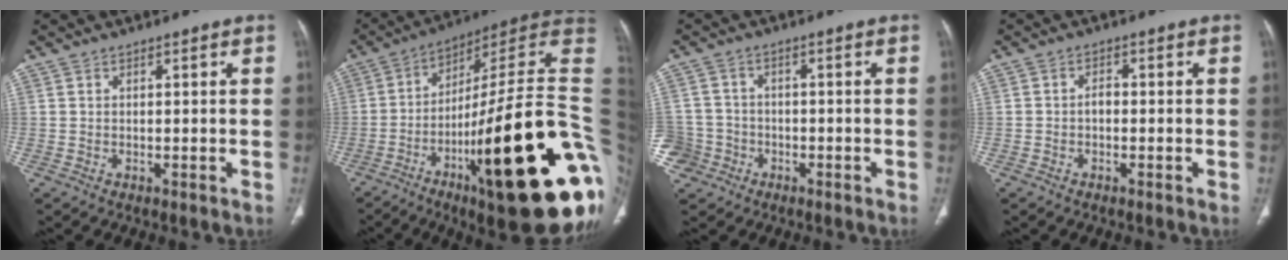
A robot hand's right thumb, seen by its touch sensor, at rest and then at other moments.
{"total": 34.7, "force": [-8.0, 7.8, 32.9], "torque": [-0.398, 0.038, -0.126]}
{"total": 7.4, "force": [-3.5, 6.5, 0.7], "torque": [-0.012, 0.030, -0.060]}
{"total": 1.2, "force": [0.1, 1.2, 0.1], "torque": [0.002, 0.008, -0.002]}